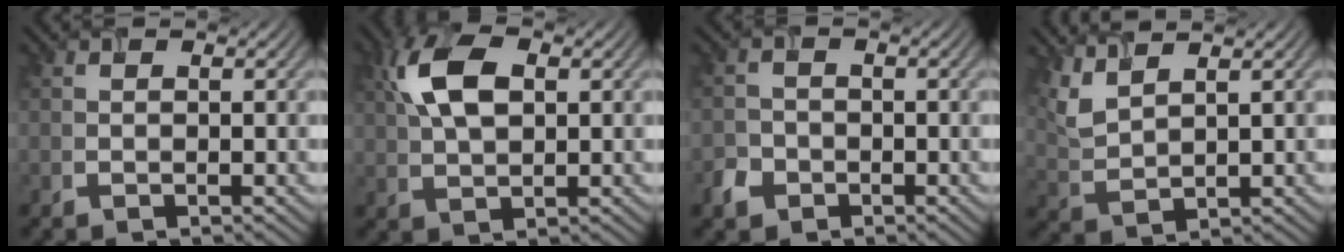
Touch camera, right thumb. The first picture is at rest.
{"total": 8.1, "force": [2.3, 4.3, 6.4], "torque": [-0.145, 0.015, 0.040]}
{"total": 2.5, "force": [-1.4, 1.9, 0.7], "torque": [-0.014, -0.003, -0.031]}
{"total": 4.6, "force": [3.4, 1.3, 2.9], "torque": [-0.085, 0.005, 0.077]}